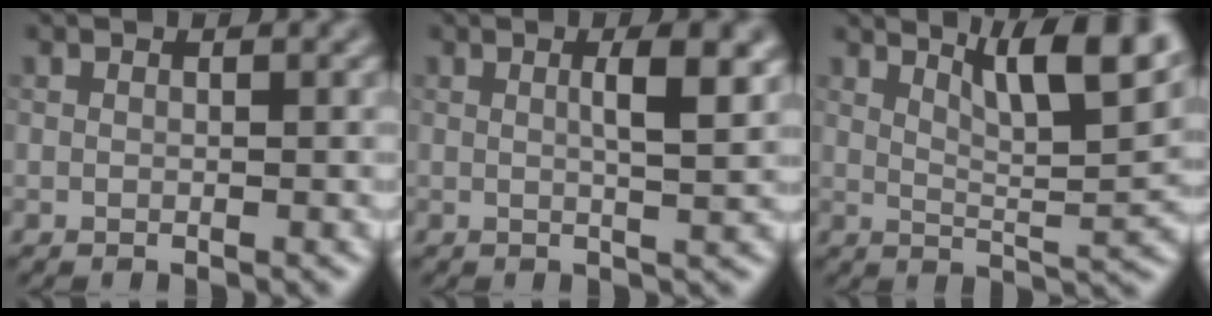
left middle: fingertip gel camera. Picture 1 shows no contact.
{"total": 3.9, "force": [0.9, 1.0, 3.7], "torque": [-0.049, 0.003, 0.011]}
{"total": 8.6, "force": [5.1, 1.9, 6.6], "torque": [-0.089, 0.008, 0.076]}